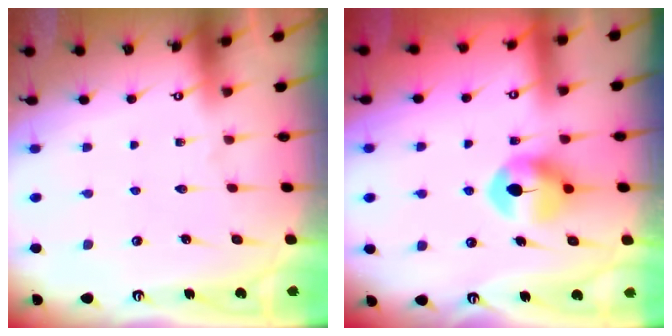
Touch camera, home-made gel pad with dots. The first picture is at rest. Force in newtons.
{"total": 8.7, "press": 8.7, "slide": 0.4}